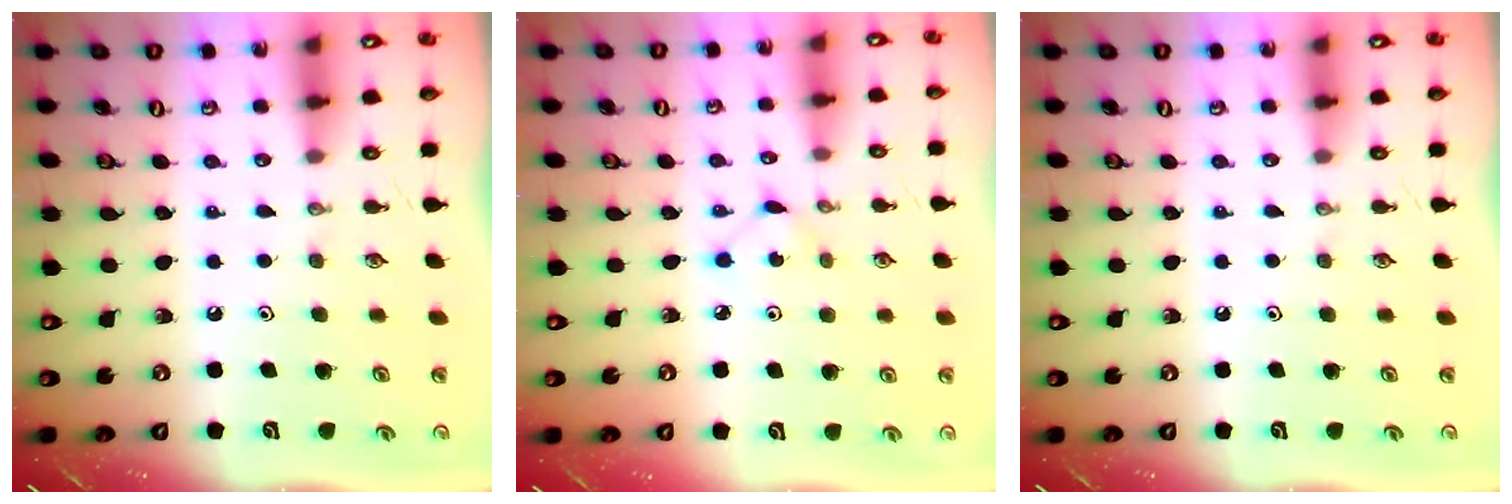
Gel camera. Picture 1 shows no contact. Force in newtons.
{"total": 2.5, "press": 2.4, "slide": 0.3}
{"total": 0.0}